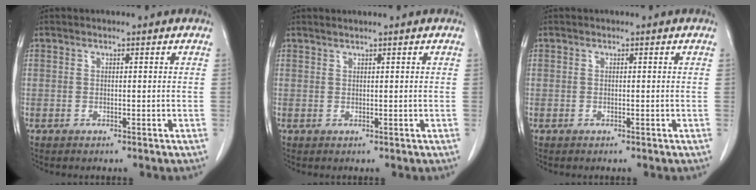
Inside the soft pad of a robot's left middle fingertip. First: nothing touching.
{"total": 0.8, "force": [0.6, -0.3, 0.3], "torque": [-0.010, 0.001, 0.017]}
{"total": 0.0}